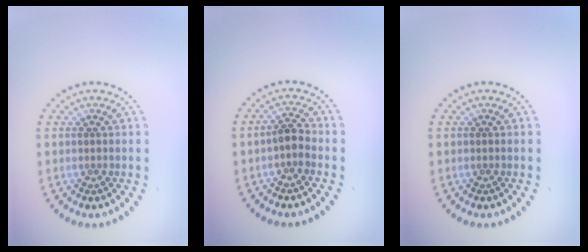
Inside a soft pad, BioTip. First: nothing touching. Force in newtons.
{"total": 1.8, "press": 1.6, "slide": 0.9}
{"total": 0.0}